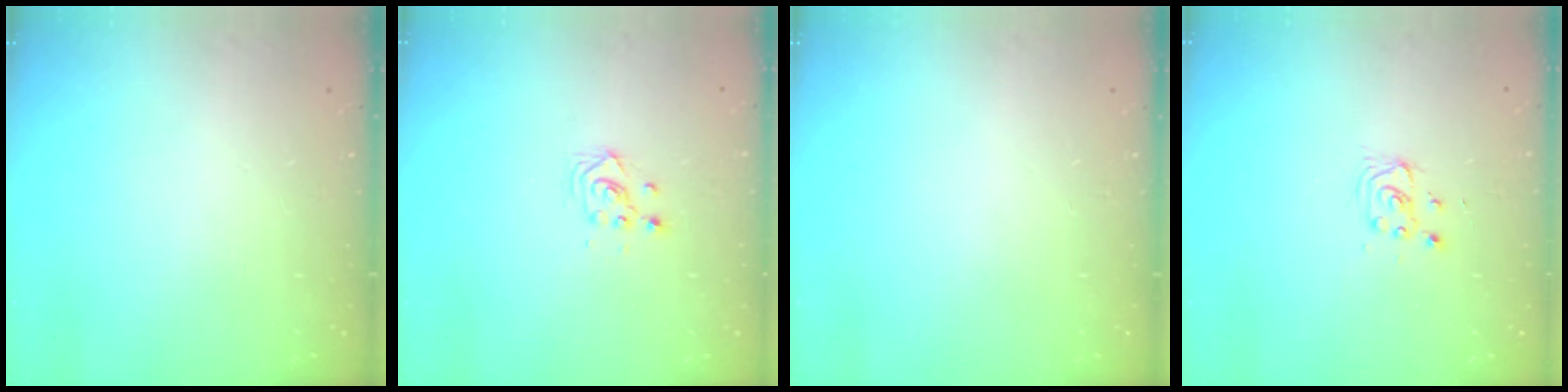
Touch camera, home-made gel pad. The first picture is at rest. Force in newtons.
{"total": 2.9, "press": 2.9, "slide": 0.1}
{"total": 0.0}
{"total": 2.8, "press": 2.8, "slide": 0.4}